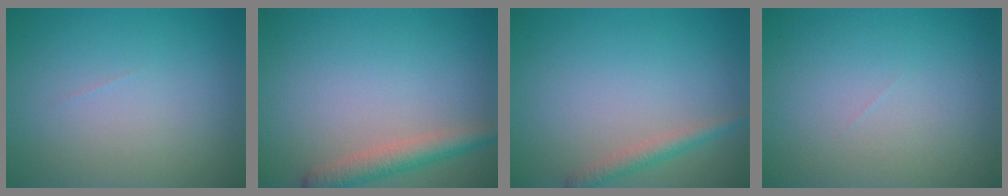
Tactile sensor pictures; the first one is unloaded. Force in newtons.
{"total": 3.1, "press": 3.1, "slide": 0.2}
{"total": 1.8, "press": 1.8, "slide": 0.1}
{"total": 0.0}